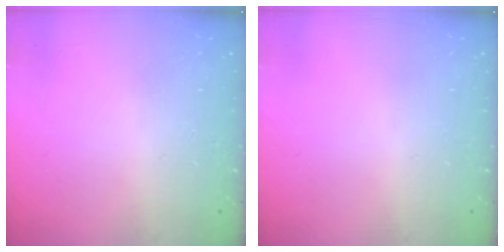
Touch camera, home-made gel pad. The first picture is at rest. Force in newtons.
{"total": 0.0}